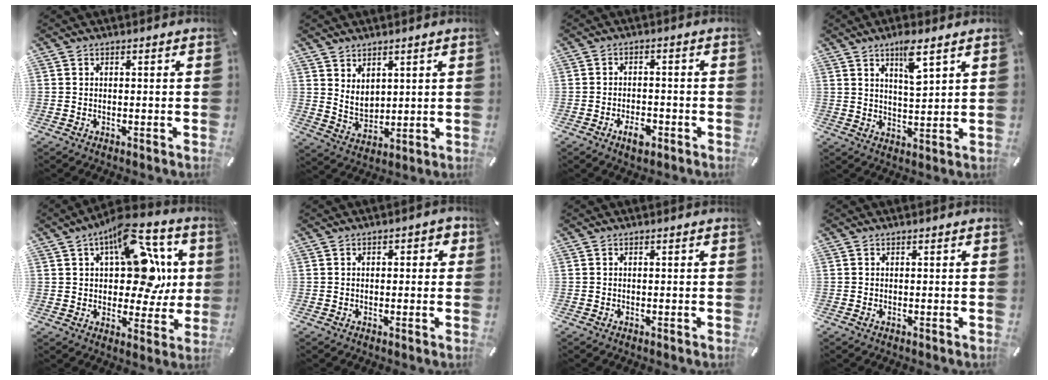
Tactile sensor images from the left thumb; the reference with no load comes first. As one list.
[{"total": 5.6, "force": [3.6, 4.0, 1.6], "torque": [-0.030, -0.021, 0.067]}, {"total": 4.8, "force": [-2.7, 2.6, 2.9], "torque": [-0.051, 0.013, -0.048]}, {"total": 7.4, "force": [4.9, 1.9, 5.2], "torque": [-0.083, -0.026, 0.079]}, {"total": 18.2, "force": [5.7, 10.2, 13.9], "torque": [-0.194, -0.025, 0.096]}, {"total": 2.1, "force": [-0.2, 1.3, 1.6], "torque": [-0.022, 0.005, -0.007]}, {"total": 0.0}, {"total": 0.0}]